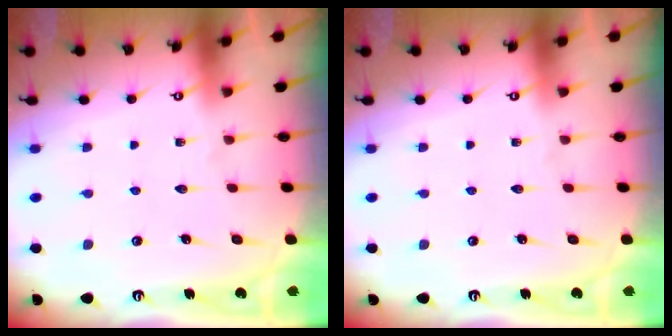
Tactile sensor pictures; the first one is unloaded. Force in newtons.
{"total": 0.0}